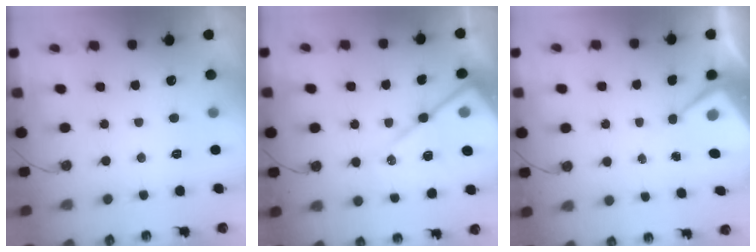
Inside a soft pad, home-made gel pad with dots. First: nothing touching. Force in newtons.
{"total": 16.2, "press": 16.2, "slide": 1.8}
{"total": 6.7, "press": 6.6, "slide": 0.7}